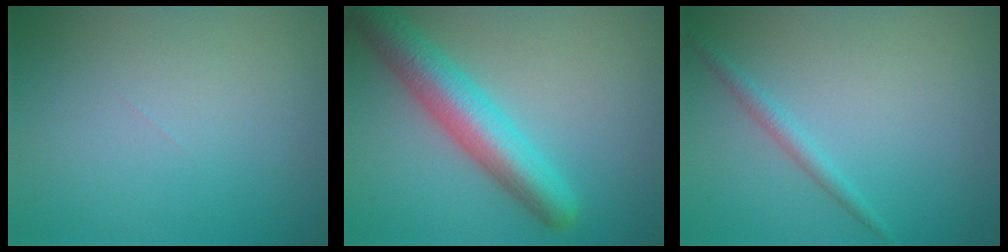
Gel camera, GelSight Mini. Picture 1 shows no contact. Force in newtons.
{"total": 6.5, "press": 6.5, "slide": 0.3}
{"total": 1.4, "press": 1.4, "slide": 0.0}